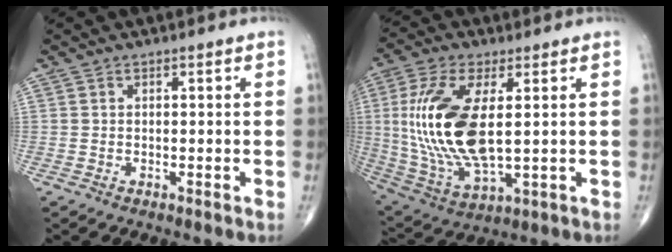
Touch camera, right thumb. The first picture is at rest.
{"total": 19.1, "force": [2.0, 8.2, 17.1], "torque": [-0.372, -0.017, 0.047]}